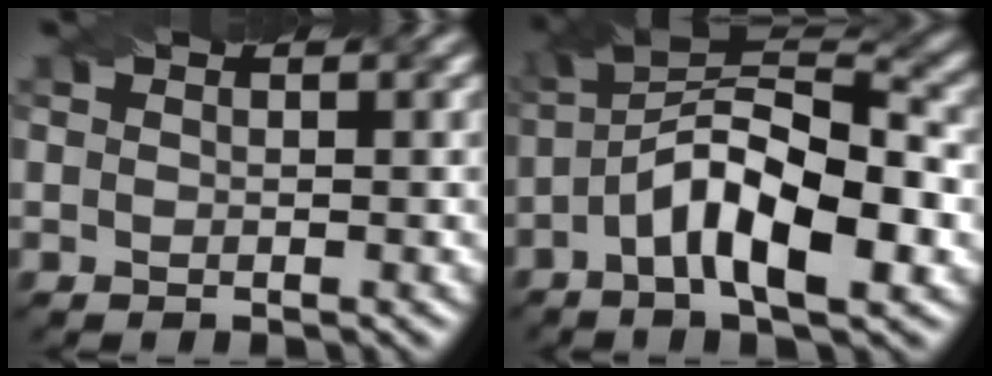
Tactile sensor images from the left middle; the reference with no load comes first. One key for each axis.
{"total": 9.9, "fx": -2.6, "fy": 3.4, "fz": 8.9, "tx": -0.152, "ty": 0.025, "tz": -0.055}